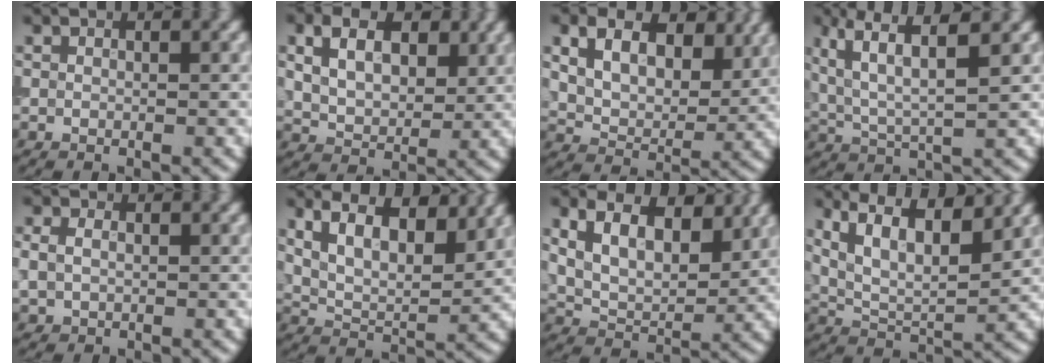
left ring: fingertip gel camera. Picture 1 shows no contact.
{"total": 6.1, "force": [2.0, 4.0, 4.2], "torque": [-0.079, 0.004, 0.033]}
{"total": 7.9, "force": [3.4, 4.9, 5.1], "torque": [-0.098, 0.001, 0.054]}
{"total": 5.7, "force": [2.6, 1.5, 4.8], "torque": [-0.101, 0.005, 0.054]}
{"total": 2.5, "force": [0.5, 2.0, 1.4], "torque": [-0.036, 0.010, 0.010]}
{"total": 7.8, "force": [4.5, 3.0, 5.6], "torque": [-0.101, 0.013, 0.074]}
{"total": 6.9, "force": [3.0, 3.8, 4.9], "torque": [-0.093, -0.002, 0.050]}
{"total": 8.3, "force": [5.0, 2.6, 6.1], "torque": [-0.116, 0.013, 0.077]}